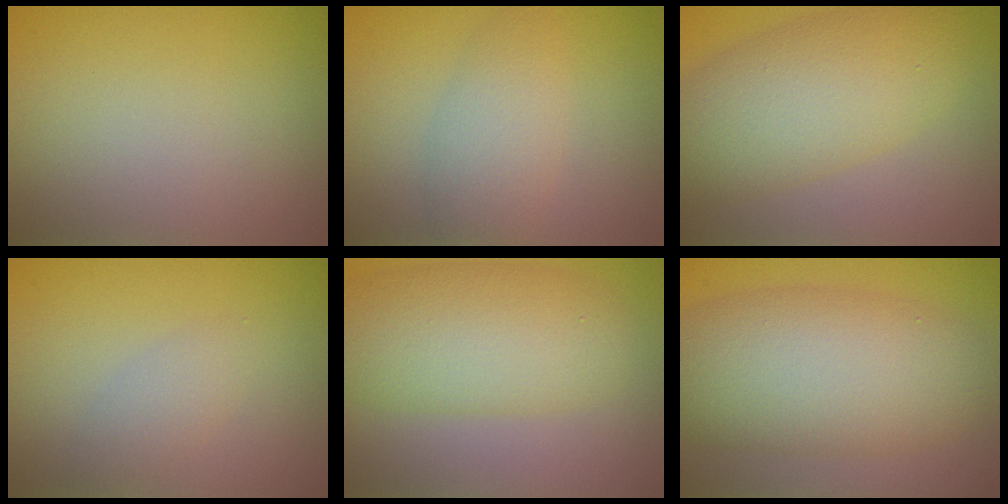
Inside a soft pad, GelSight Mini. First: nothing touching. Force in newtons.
{"total": 3.5, "press": 3.5, "slide": 0.1}
{"total": 7.4, "press": 7.4, "slide": 0.1}
{"total": 1.6, "press": 1.6, "slide": 0.1}
{"total": 6.9, "press": 6.8, "slide": 0.3}
{"total": 9.6, "press": 9.6, "slide": 0.1}